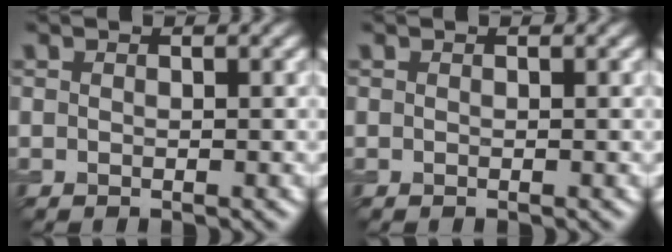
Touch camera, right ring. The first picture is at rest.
{"total": 0.0}